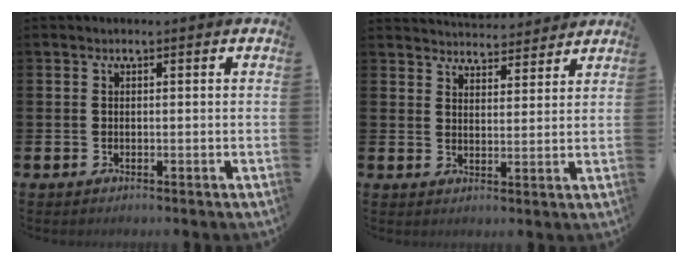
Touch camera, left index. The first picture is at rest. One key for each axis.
{"total": 4.8, "fx": 4.7, "fy": 0.6, "fz": -0.2, "tx": -0.005, "ty": -0.029, "tz": 0.086}